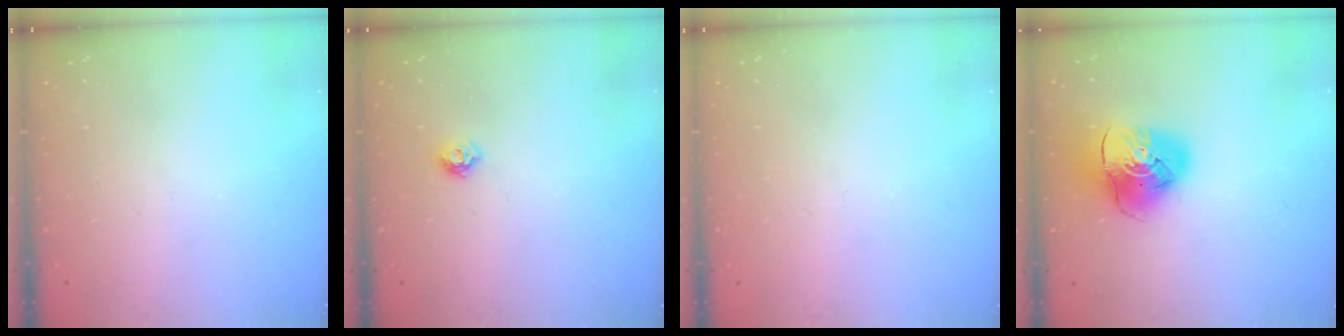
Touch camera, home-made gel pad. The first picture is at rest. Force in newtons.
{"total": 6.1, "press": 6.0, "slide": 0.9}
{"total": 0.7, "press": 0.7, "slide": 0.1}
{"total": 10.6, "press": 10.5, "slide": 1.2}